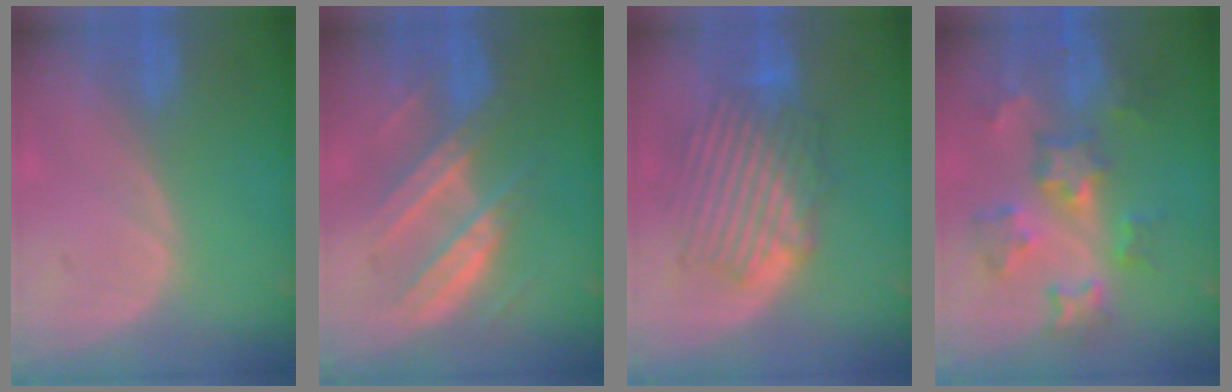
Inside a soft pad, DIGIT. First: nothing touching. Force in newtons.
{"total": 7.3, "press": 7.3, "slide": 0.1}
{"total": 8.7, "press": 8.4, "slide": 2.1}
{"total": 8.7, "press": 7.8, "slide": 3.8}